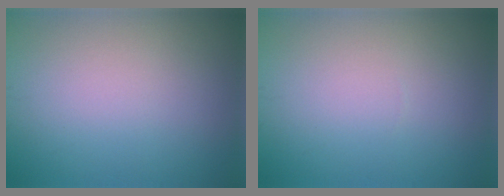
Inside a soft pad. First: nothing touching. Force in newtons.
{"total": 0.0}